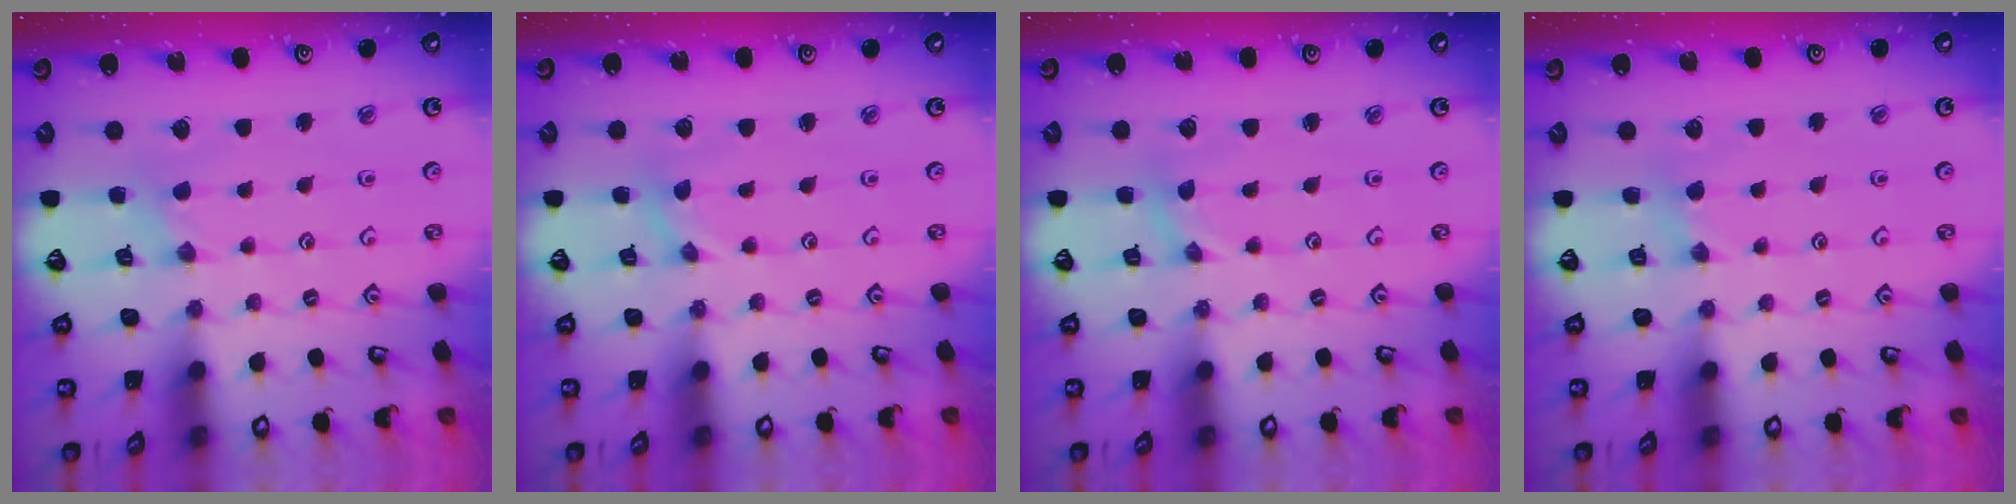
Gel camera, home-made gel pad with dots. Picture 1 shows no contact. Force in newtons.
{"total": 0.0}
{"total": 0.0}
{"total": 2.6, "press": 2.6, "slide": 0.4}